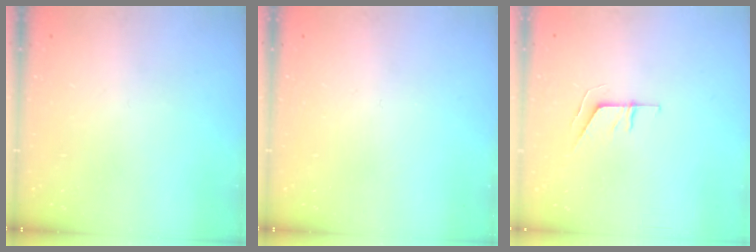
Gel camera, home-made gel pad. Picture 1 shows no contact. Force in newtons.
{"total": 0.0}
{"total": 4.5, "press": 4.5, "slide": 0.3}